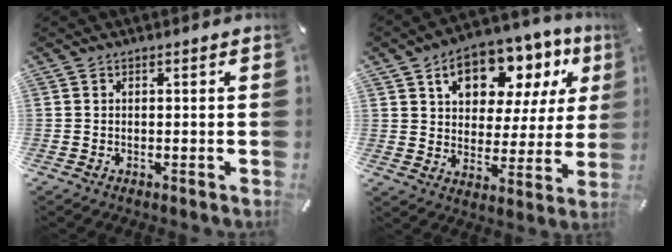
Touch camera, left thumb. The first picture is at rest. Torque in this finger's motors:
{"motor_torque": [2.11, 2.15, 2.05, -0.73, 0.20]}